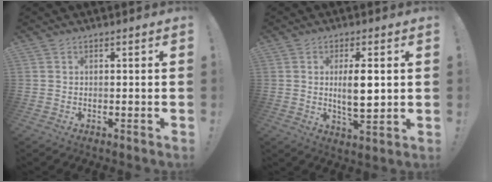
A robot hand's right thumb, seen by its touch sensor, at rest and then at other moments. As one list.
[{"total": 8.4, "force": [1.3, 2.7, 7.9], "torque": [-0.128, -0.014, 0.013]}]